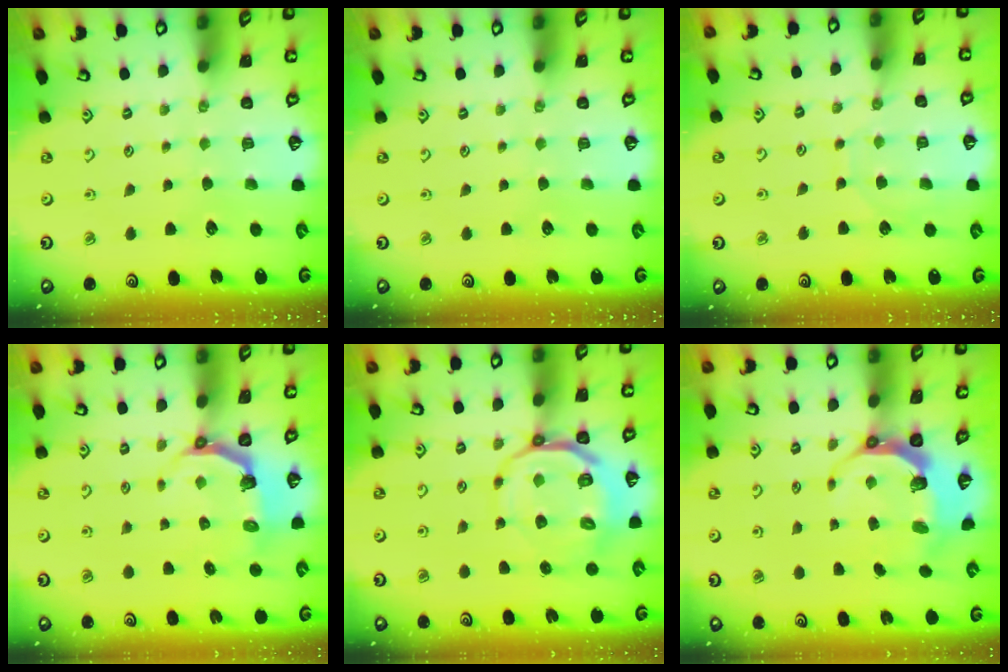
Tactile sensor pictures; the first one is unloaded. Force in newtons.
{"total": 0.0}
{"total": 6.9, "press": 6.8, "slide": 0.5}
{"total": 4.2, "press": 2.7, "slide": 3.2}
{"total": 11.9, "press": 11.6, "slide": 2.6}
{"total": 8.4, "press": 7.2, "slide": 4.3}